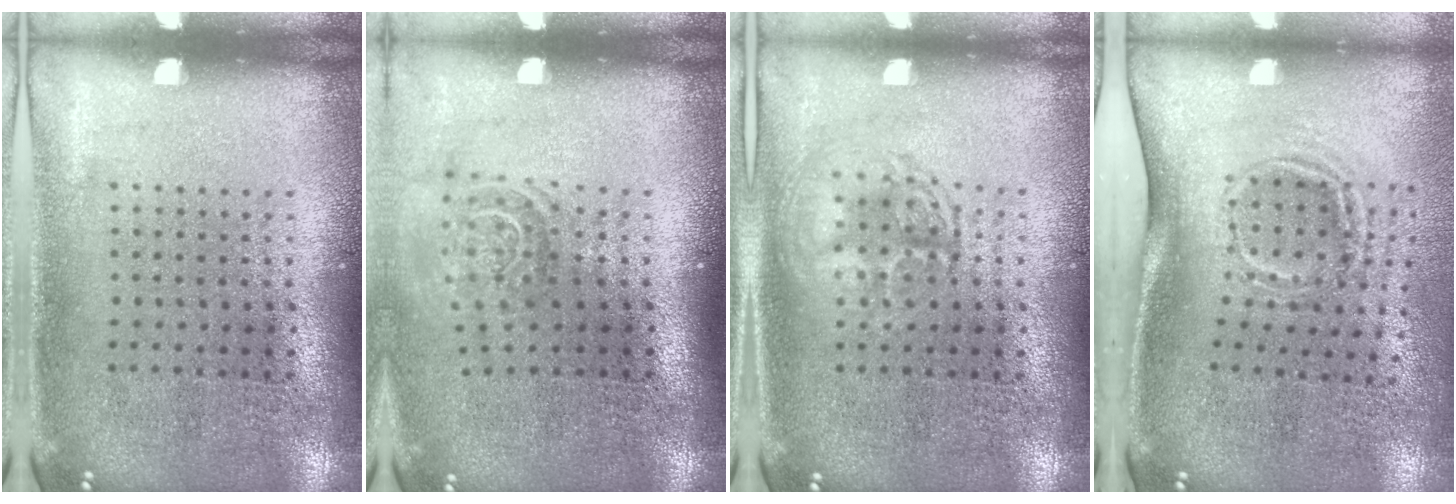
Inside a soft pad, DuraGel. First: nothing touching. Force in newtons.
{"total": 1.5, "press": 1.1, "slide": 1.0}
{"total": 1.3, "press": 1.3, "slide": 0.1}
{"total": 1.9, "press": 1.2, "slide": 1.4}